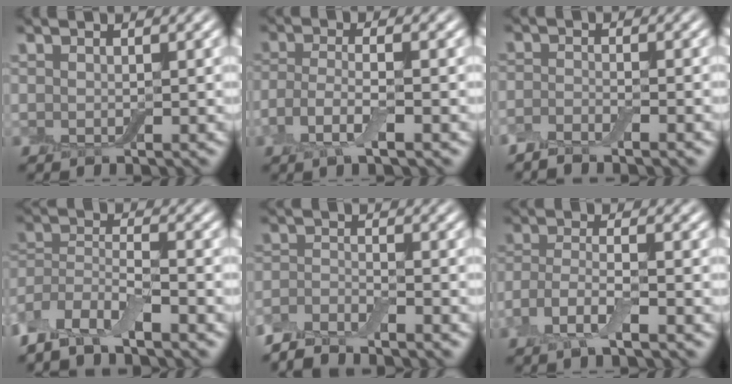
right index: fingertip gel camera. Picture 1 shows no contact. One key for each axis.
{"total": 3.3, "fx": -1.3, "fy": 0.9, "fz": 2.9, "tx": -0.064, "ty": 0.000, "tz": -0.030}
{"total": 2.4, "fx": -2.0, "fy": 0.3, "fz": 1.1, "tx": -0.025, "ty": -0.003, "tz": -0.045}
{"total": 5.2, "fx": -4.0, "fy": 1.6, "fz": 2.9, "tx": -0.060, "ty": 0.000, "tz": -0.085}
{"total": 3.7, "fx": -3.4, "fy": 0.8, "fz": 1.3, "tx": -0.025, "ty": -0.001, "tz": -0.071}
{"total": 3.6, "fx": -1.8, "fy": 1.1, "fz": 3.0, "tx": -0.066, "ty": 0.000, "tz": -0.040}